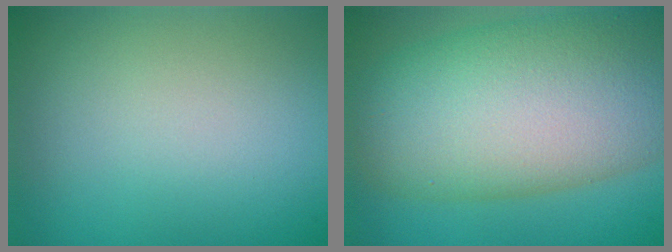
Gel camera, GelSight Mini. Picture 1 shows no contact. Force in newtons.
{"total": 14.3, "press": 14.3, "slide": 0.5}